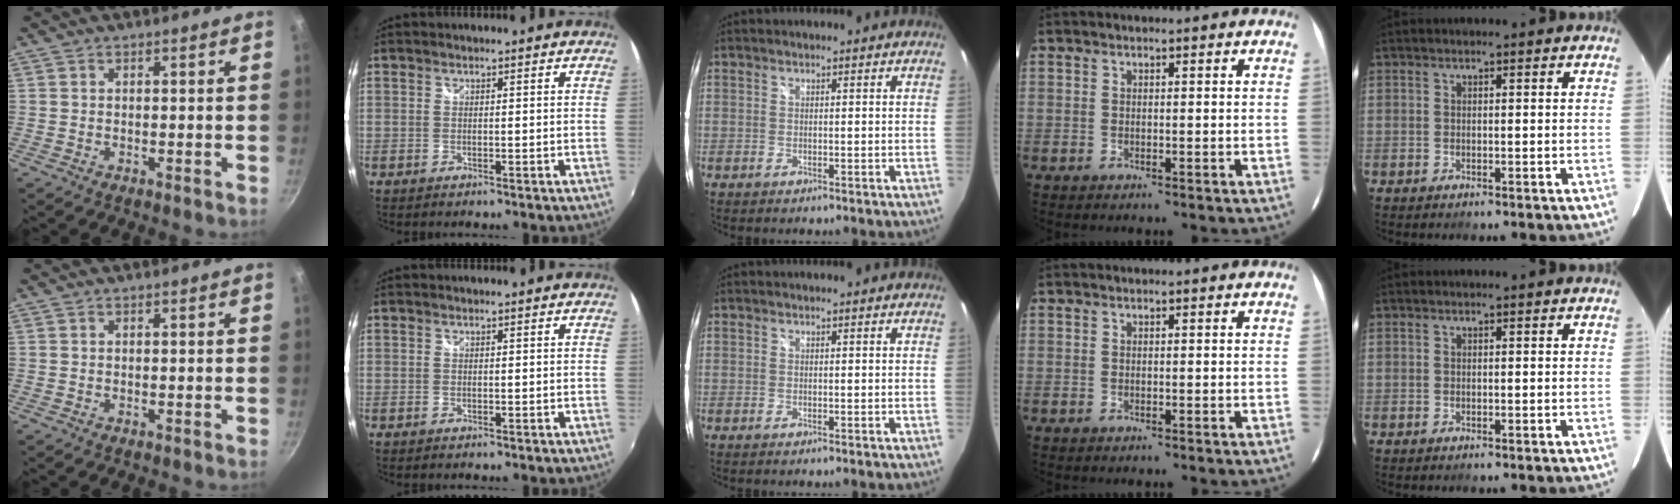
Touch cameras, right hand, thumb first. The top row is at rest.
{}